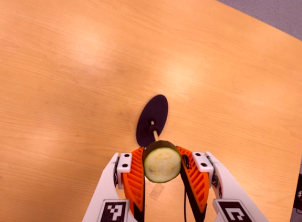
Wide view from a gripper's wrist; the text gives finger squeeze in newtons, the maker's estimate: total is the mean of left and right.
{"total": 11.4, "left": 10.5, "right": 12.2}